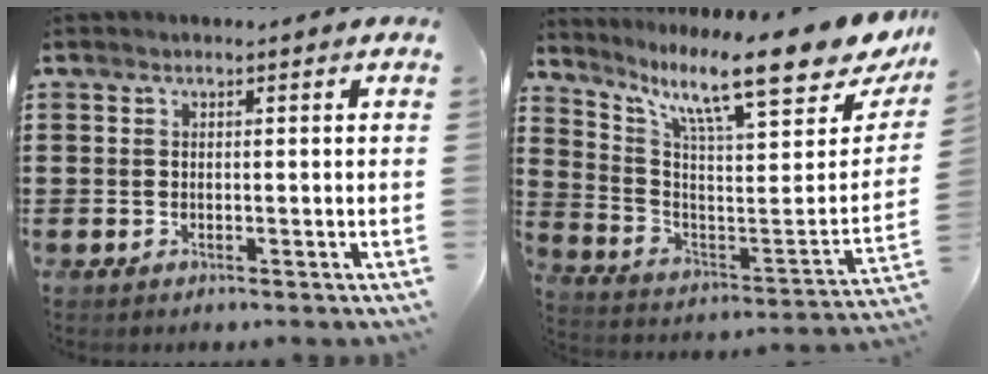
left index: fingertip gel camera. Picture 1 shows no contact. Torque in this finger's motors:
{"motor_torque": [1.11, -1.03, 0.41, 0.21]}